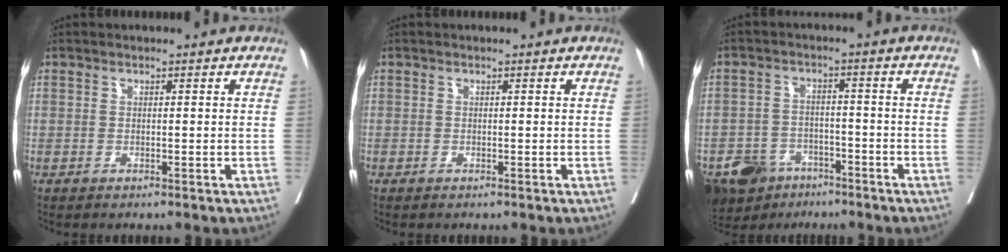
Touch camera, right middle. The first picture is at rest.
{"total": 0.0}
{"total": 8.5, "force": [-6.0, 5.5, 2.6], "torque": [-0.047, -0.001, -0.095]}